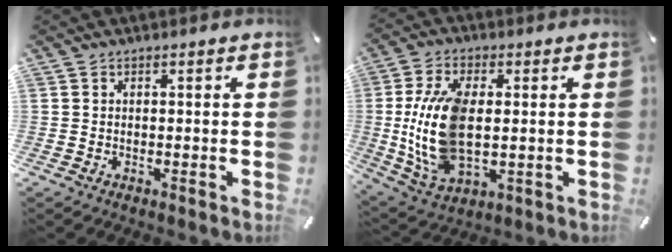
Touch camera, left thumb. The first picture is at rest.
{"total": 15.7, "force": [0.6, 8.8, 13.0], "torque": [-0.299, -0.013, 0.012]}